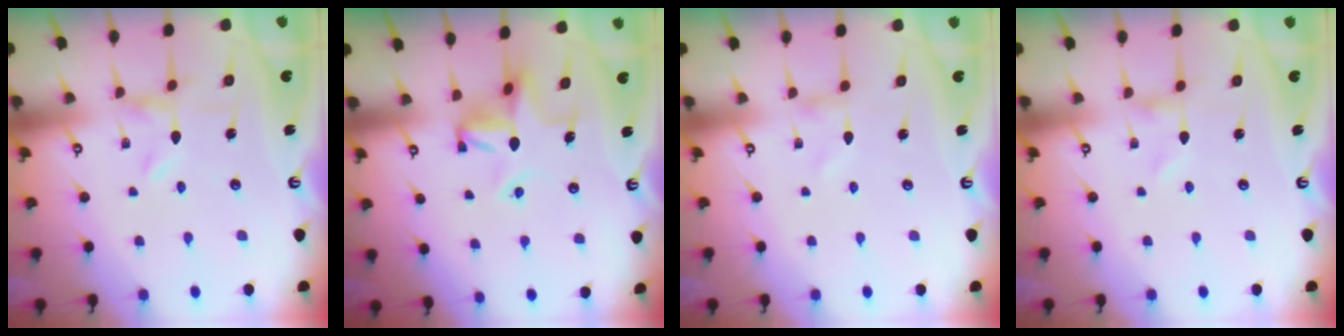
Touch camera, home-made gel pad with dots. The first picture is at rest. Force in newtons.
{"total": 7.7, "press": 7.7, "slide": 1.1}
{"total": 0.7, "press": 0.7, "slide": 0.1}
{"total": 0.0}